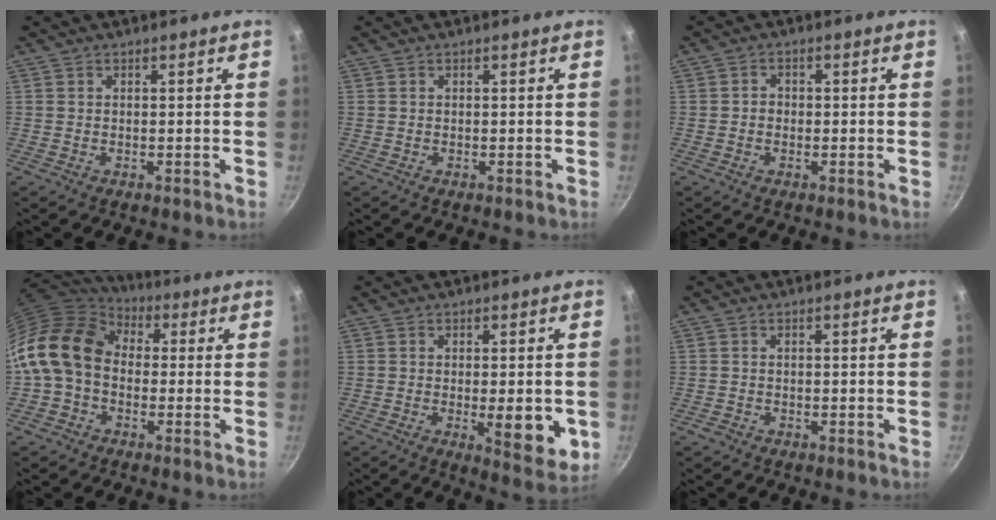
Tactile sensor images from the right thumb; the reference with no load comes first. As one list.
[{"total": 0.0}, {"total": 1.8, "force": [-0.3, 1.6, 0.8], "torque": [-0.010, 0.008, -0.008]}, {"total": 15.5, "force": [0.4, 11.8, 10.0], "torque": [-0.171, 0.035, -0.012]}, {"total": 9.1, "force": [-1.6, 3.1, 8.4], "torque": [-0.099, -0.014, -0.016]}, {"total": 1.0, "force": [-0.7, 0.7, 0.2], "torque": [-0.008, 0.004, -0.012]}]